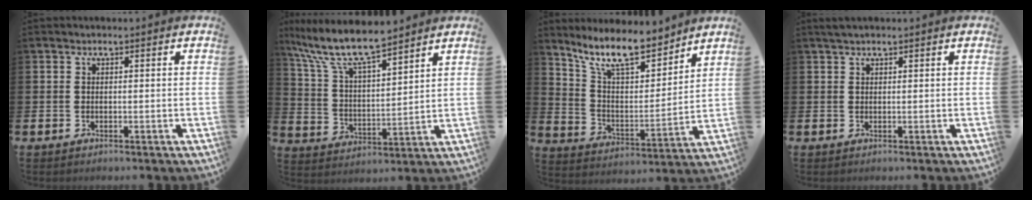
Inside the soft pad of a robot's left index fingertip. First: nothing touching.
{"total": 9.6, "force": [8.5, 1.7, 4.0], "torque": [-0.116, -0.046, 0.150]}
{"total": 11.7, "force": [9.9, 3.4, 5.1], "torque": [-0.135, -0.054, 0.179]}
{"total": 1.2, "force": [1.1, 0.2, 0.6], "torque": [-0.010, 0.003, 0.018]}